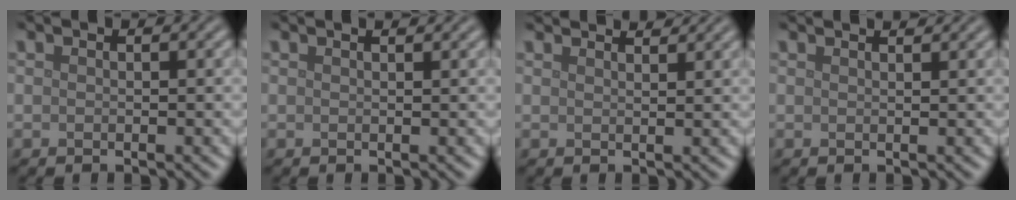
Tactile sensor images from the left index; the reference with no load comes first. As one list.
[{"total": 1.0, "force": [0.9, 0.2, 0.4], "torque": [-0.006, -0.002, 0.008]}, {"total": 3.6, "force": [3.3, 0.6, 1.2], "torque": [-0.009, 0.007, 0.029]}, {"total": 2.0, "force": [1.8, 0.5, 0.8], "torque": [-0.004, 0.002, 0.009]}]